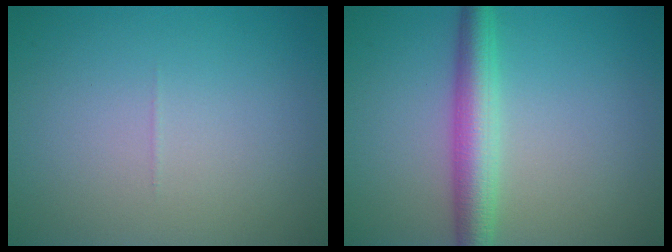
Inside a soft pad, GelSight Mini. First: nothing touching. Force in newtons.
{"total": 4.4, "press": 4.4, "slide": 0.0}